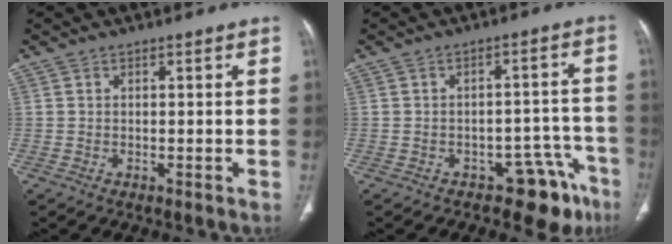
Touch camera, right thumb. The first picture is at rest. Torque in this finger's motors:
{"motor_torque": [2.91, 2.09, 0.22, -0.74, 0.03]}